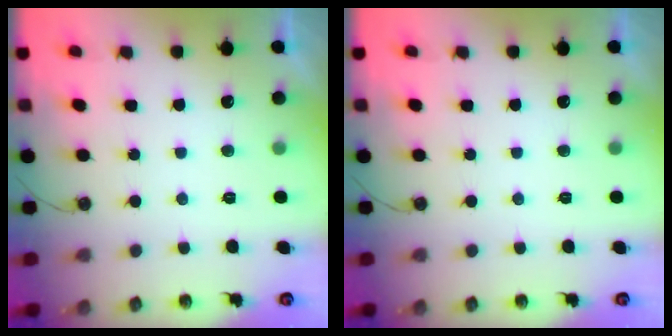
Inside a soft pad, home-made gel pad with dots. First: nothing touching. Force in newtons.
{"total": 0.0}